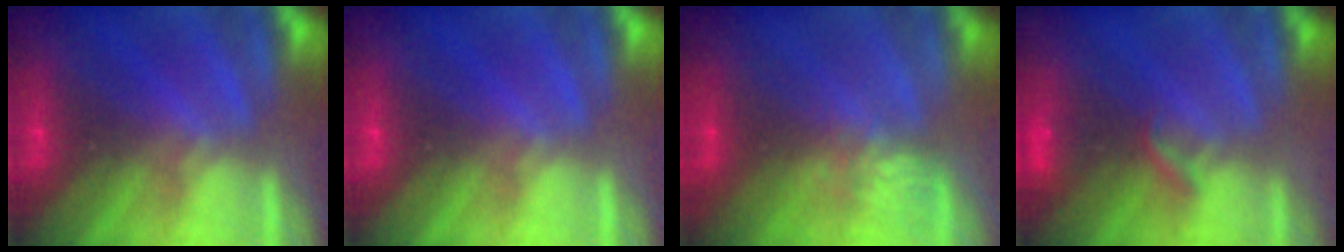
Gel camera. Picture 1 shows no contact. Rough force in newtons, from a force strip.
{"total": 0.0}
{"total": 4.4}
{"total": 2.2}